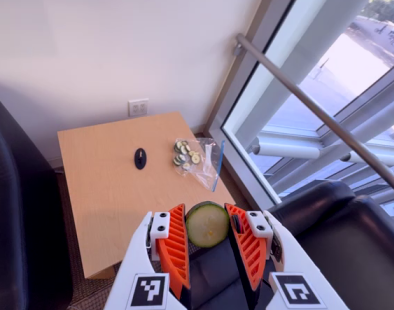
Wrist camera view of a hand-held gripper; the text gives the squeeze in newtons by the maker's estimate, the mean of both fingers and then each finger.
{"total": 9.6, "left": 9.6, "right": 9.6}